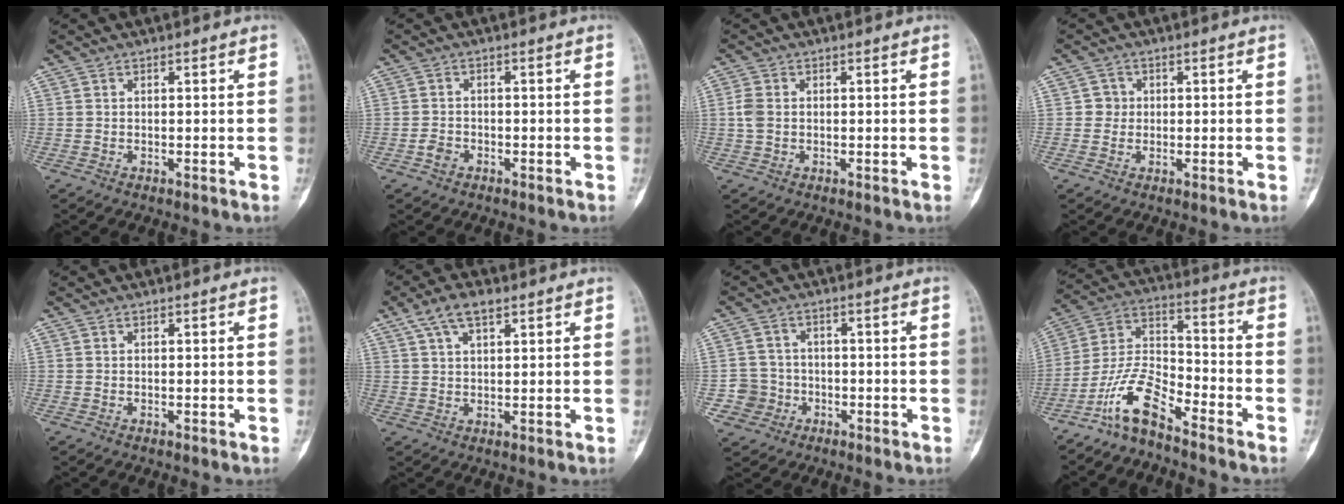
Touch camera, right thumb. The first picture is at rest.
{"total": 2.1, "force": [-1.1, 1.5, 0.9], "torque": [-0.014, 0.009, -0.021]}
{"total": 2.5, "force": [0.0, 1.8, 1.7], "torque": [-0.046, 0.004, -0.003]}
{"total": 2.2, "force": [0.1, 2.2, 0.3], "torque": [0.010, 0.006, -0.004]}
{"total": 0.0}
{"total": 6.7, "force": [3.8, 3.3, 4.4], "torque": [-0.070, 0.005, 0.069]}
{"total": 5.5, "force": [-1.8, 5.2, 0.2], "torque": [0.024, 0.015, -0.035]}
{"total": 10.2, "force": [-7.6, 3.2, 6.0], "torque": [-0.124, 0.074, -0.157]}